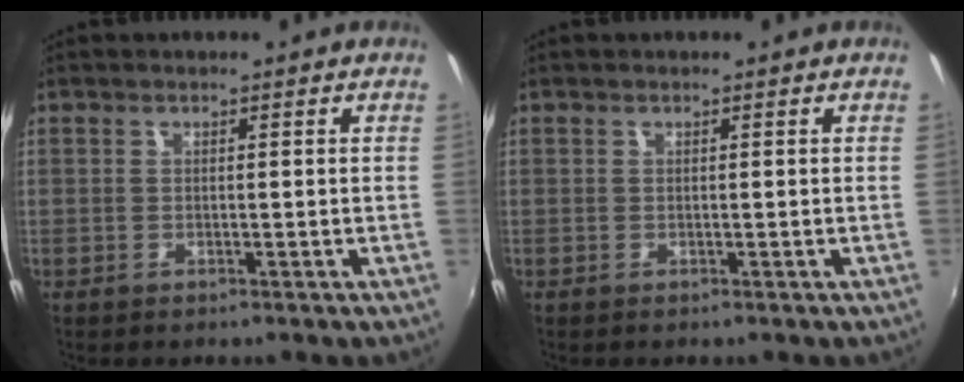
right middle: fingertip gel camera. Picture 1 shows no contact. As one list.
[{"total": 0.0}]